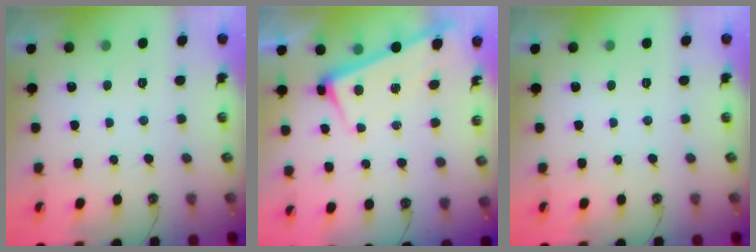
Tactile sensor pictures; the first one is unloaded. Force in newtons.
{"total": 2.9, "press": 2.9, "slide": 0.4}
{"total": 0.0}